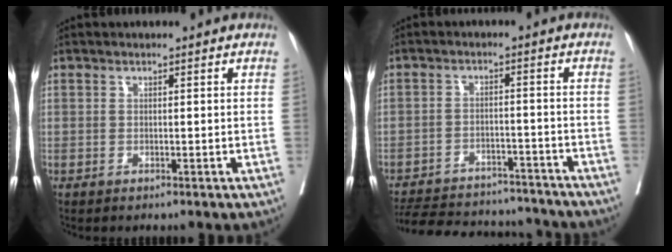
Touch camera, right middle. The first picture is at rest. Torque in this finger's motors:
{"motor_torque": [0.96, -1.18, 0.09, 0.09]}